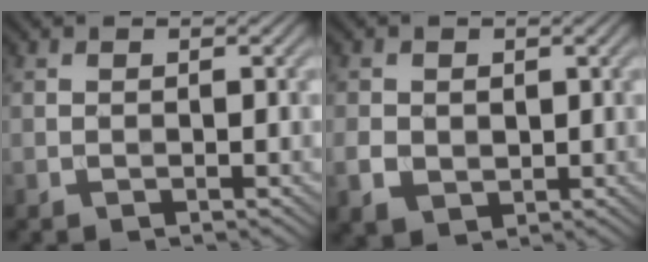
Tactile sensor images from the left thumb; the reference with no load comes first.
{"total": 3.5, "force": [0.0, 3.0, 1.9], "torque": [-0.050, -0.006, 0.004]}